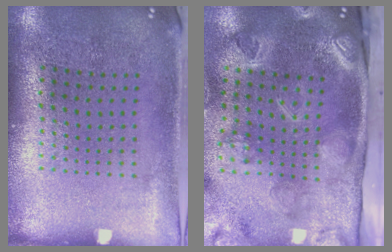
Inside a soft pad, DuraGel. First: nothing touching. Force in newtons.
{"total": 4.4, "press": 3.1, "slide": 3.0}